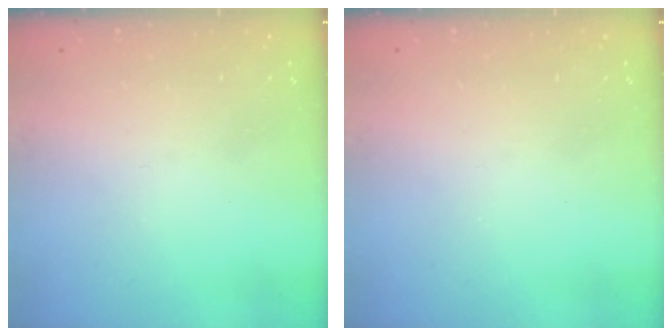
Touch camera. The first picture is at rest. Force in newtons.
{"total": 0.0}